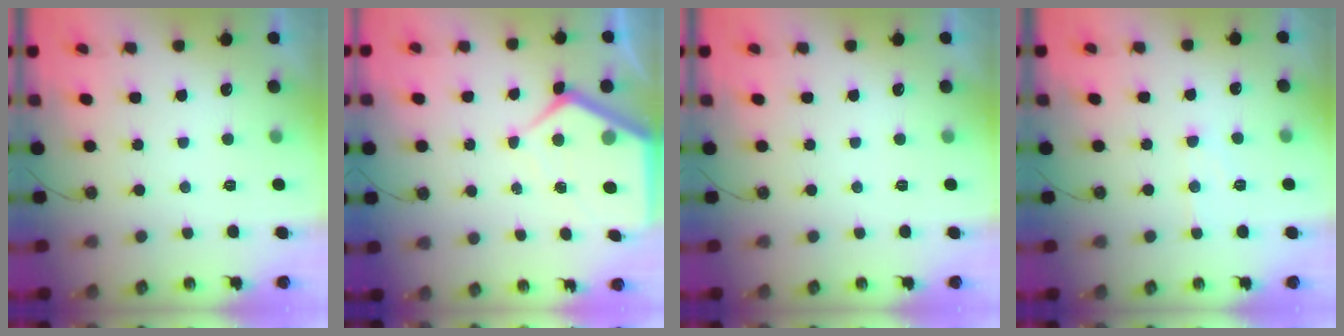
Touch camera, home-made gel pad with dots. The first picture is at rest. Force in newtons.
{"total": 7.6, "press": 7.6, "slide": 0.6}
{"total": 0.0}
{"total": 6.9, "press": 6.9, "slide": 0.4}